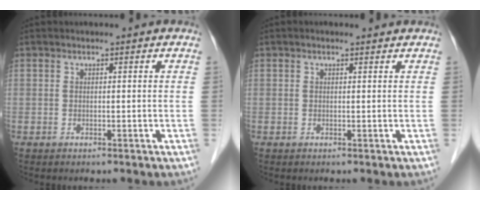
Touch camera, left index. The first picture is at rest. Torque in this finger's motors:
{"motor_torque": [0.38, -0.18, 0.08, -0.01]}